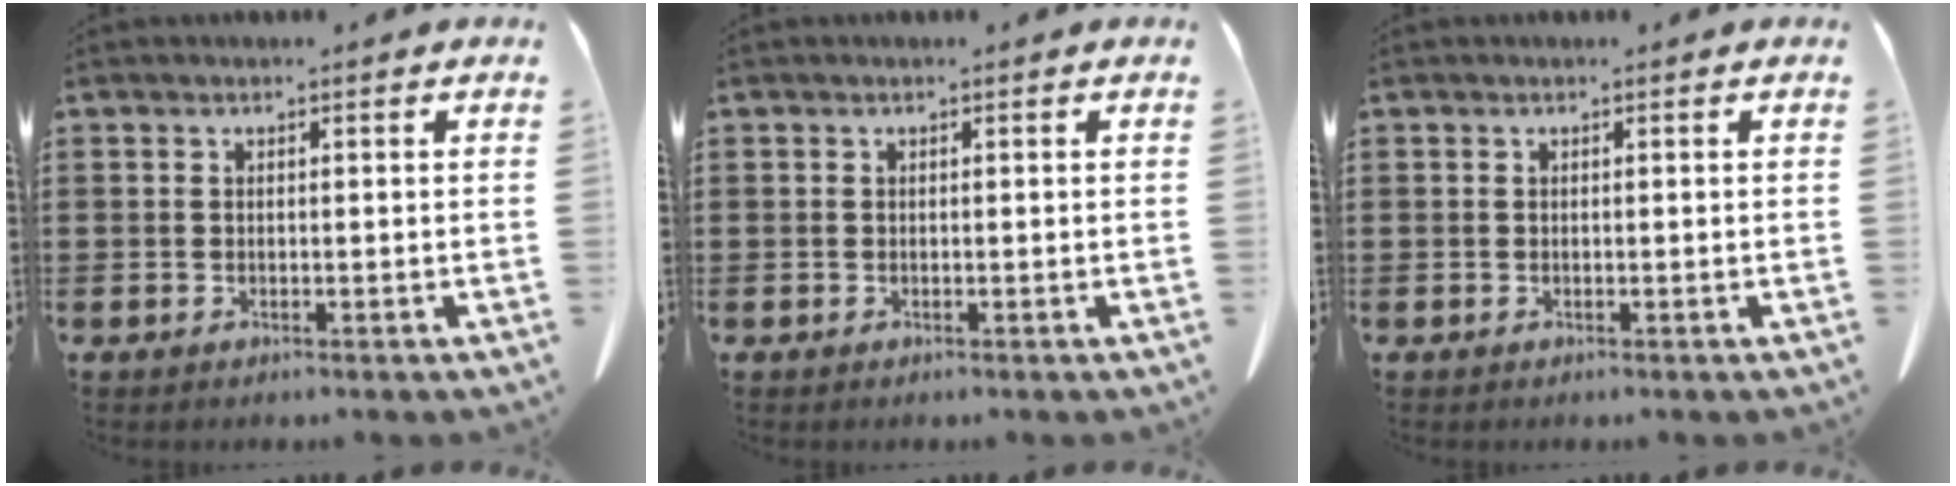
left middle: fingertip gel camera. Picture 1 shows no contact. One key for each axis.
{"total": 0.0}
{"total": 0.0}